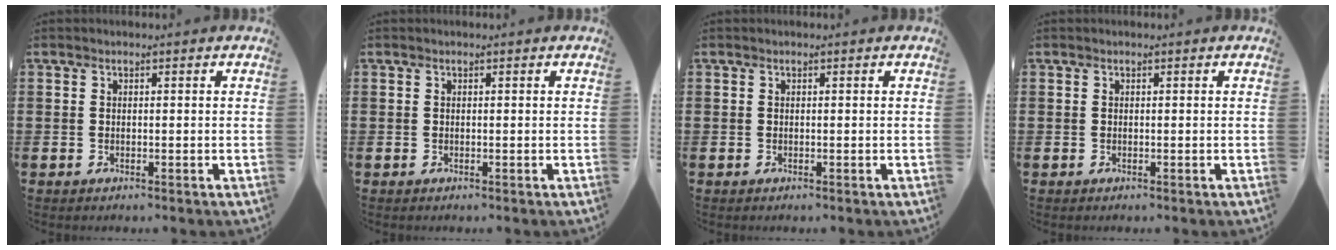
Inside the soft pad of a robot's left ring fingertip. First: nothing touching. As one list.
[{"total": 0.0}, {"total": 0.0}, {"total": 0.0}]